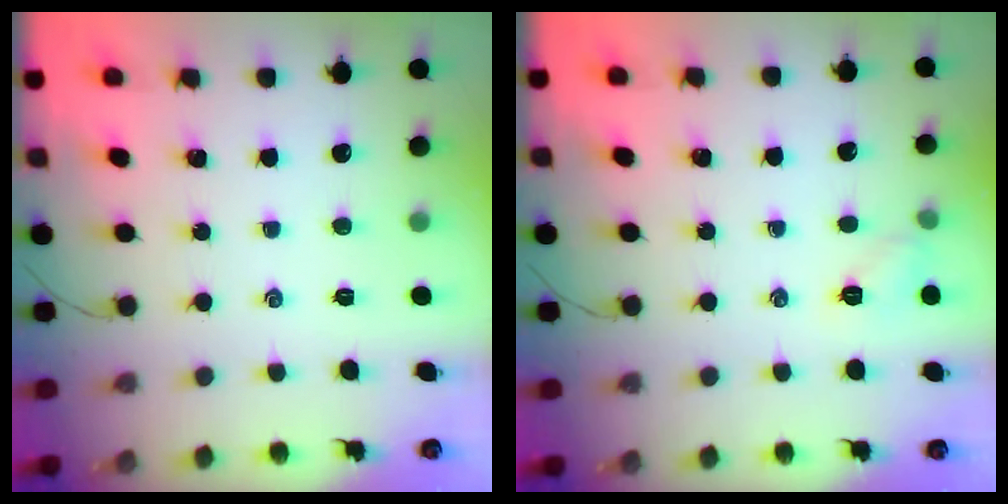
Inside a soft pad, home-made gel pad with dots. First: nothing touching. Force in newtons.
{"total": 6.4, "press": 6.1, "slide": 1.8}